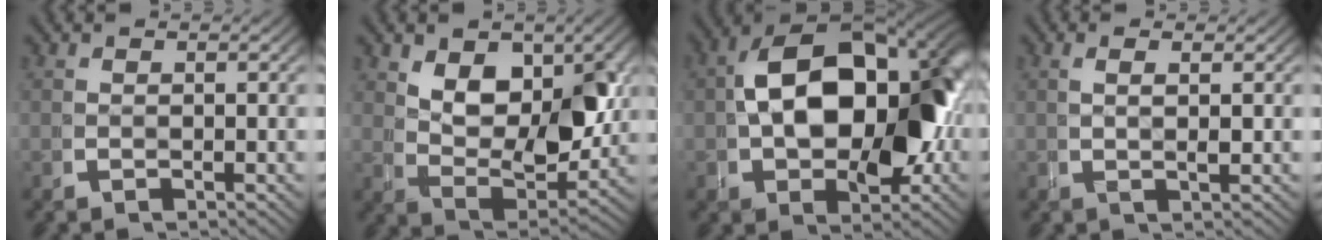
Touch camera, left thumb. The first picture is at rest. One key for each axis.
{"total": 7.7, "fx": 1.7, "fy": 4.5, "fz": 6.1, "tx": -0.118, "ty": -0.027, "tz": 0.041}
{"total": 19.6, "fx": 0.5, "fy": 12.3, "fz": 15.2, "tx": -0.235, "ty": -0.028, "tz": 0.021}
{"total": 0.9, "fx": 0.6, "fy": -0.2, "fz": 0.7, "tx": -0.014, "ty": 0.010, "tz": 0.011}